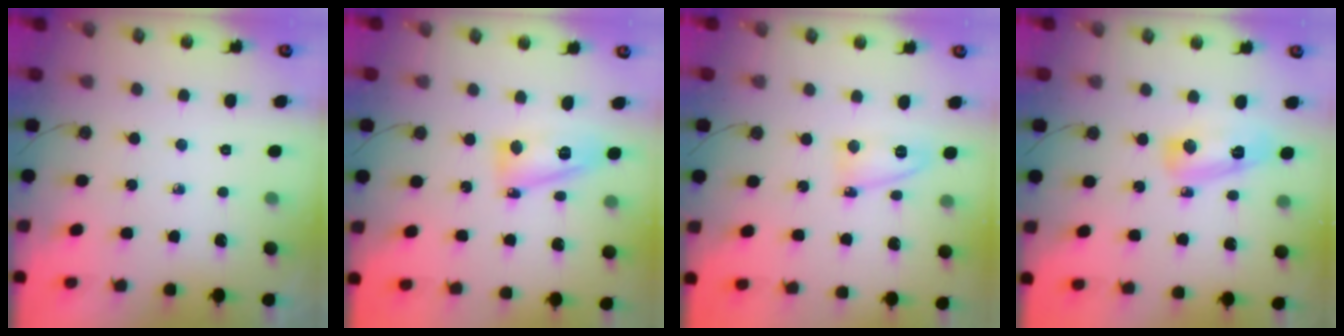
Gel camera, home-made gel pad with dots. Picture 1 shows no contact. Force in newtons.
{"total": 12.4, "press": 12.3, "slide": 1.2}
{"total": 7.0, "press": 6.9, "slide": 0.6}
{"total": 14.6, "press": 9.6, "slide": 11.0}